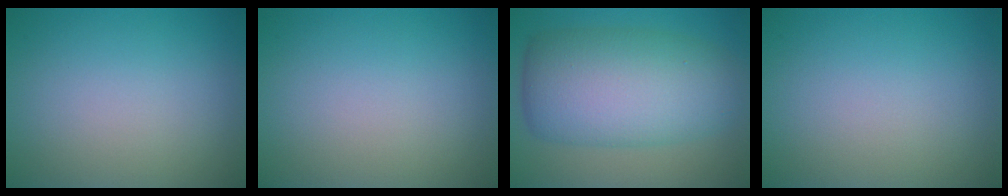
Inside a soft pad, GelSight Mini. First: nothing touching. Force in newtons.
{"total": 0.0}
{"total": 10.2, "press": 10.2, "slide": 0.0}
{"total": 0.0}